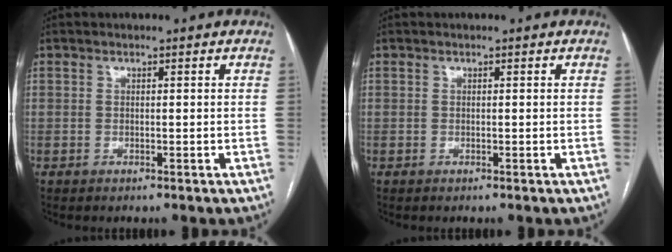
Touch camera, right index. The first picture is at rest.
{"total": 0.0}